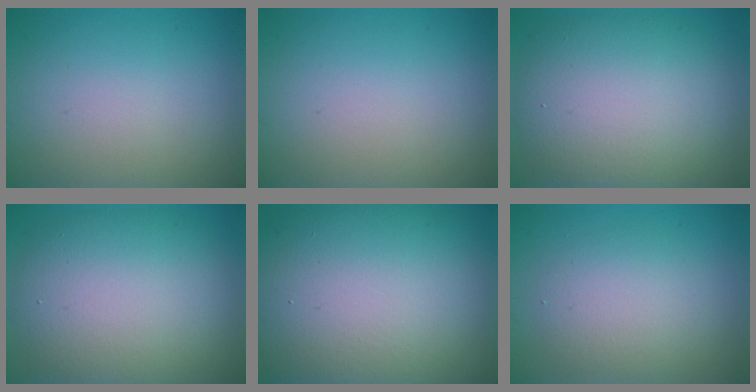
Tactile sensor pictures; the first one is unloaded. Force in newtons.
{"total": 0.0}
{"total": 10.3, "press": 10.2, "slide": 0.6}
{"total": 10.6, "press": 10.6, "slide": 0.3}
{"total": 16.6, "press": 16.6, "slide": 0.4}
{"total": 3.7, "press": 3.7, "slide": 0.0}